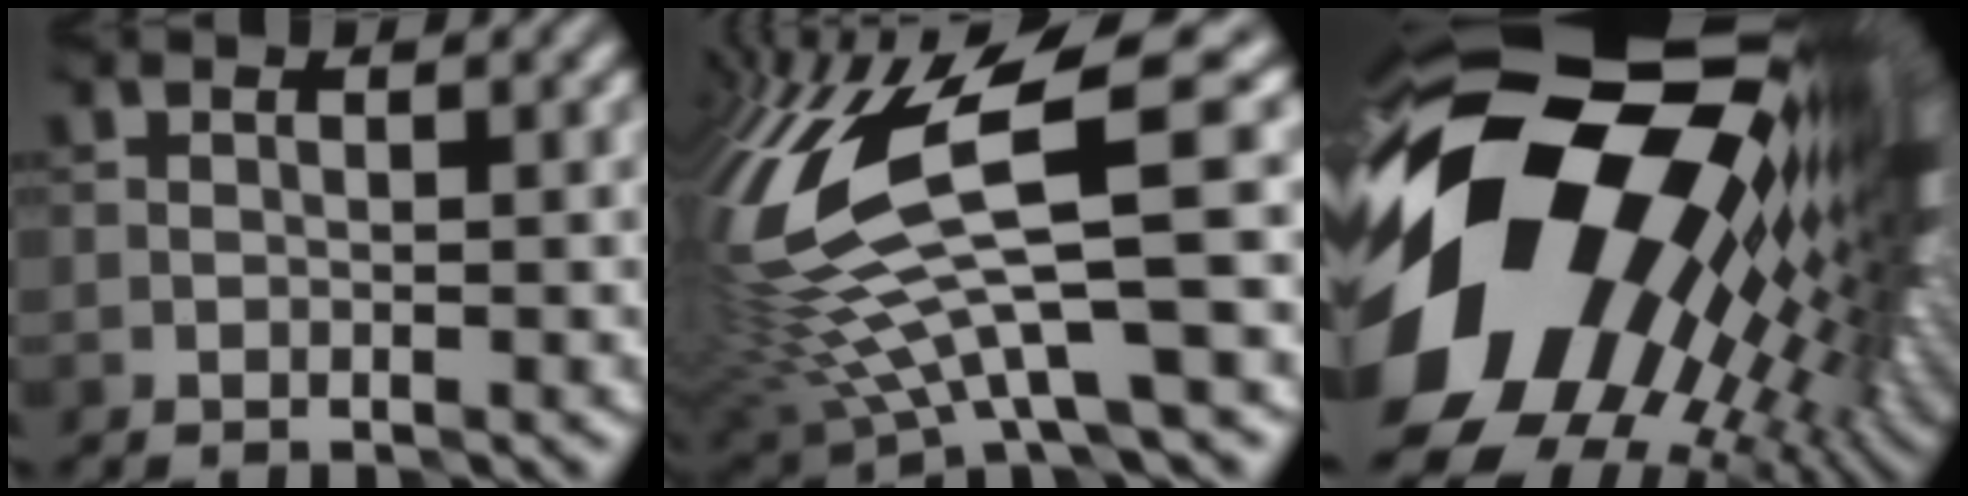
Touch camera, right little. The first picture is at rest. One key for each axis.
{"total": 13.6, "fx": 3.2, "fy": 3.8, "fz": 12.7, "tx": -0.275, "ty": -0.014, "tz": 0.090}
{"total": 20.9, "fx": 0.5, "fy": 13.9, "fz": 15.6, "tx": -0.285, "ty": -0.072, "tz": 0.031}